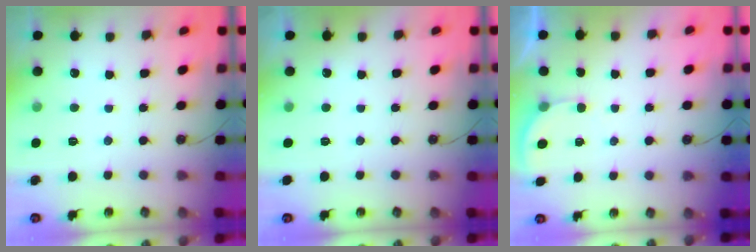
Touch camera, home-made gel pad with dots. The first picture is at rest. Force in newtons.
{"total": 1.5, "press": 0.2, "slide": 1.5}
{"total": 2.7, "press": 2.7, "slide": 0.2}